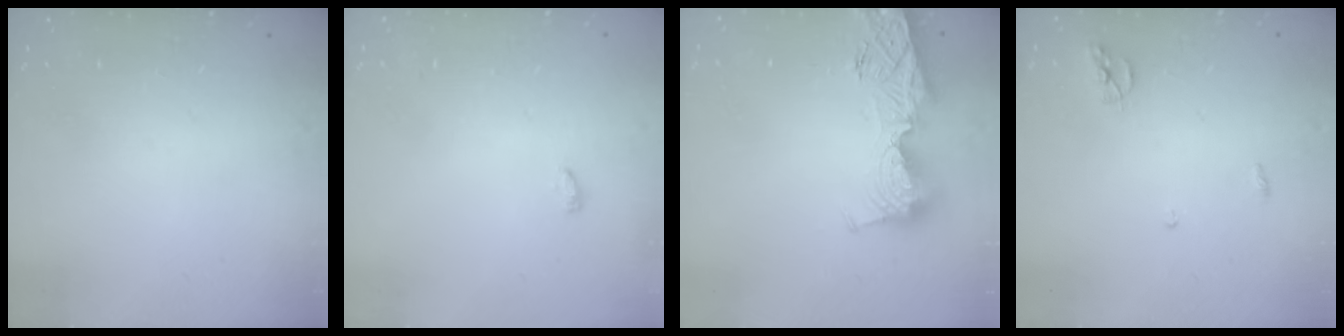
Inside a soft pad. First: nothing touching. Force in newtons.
{"total": 6.5, "press": 3.1, "slide": 5.7}
{"total": 13.6, "press": 13.5, "slide": 1.5}
{"total": 5.5, "press": 5.5, "slide": 0.2}